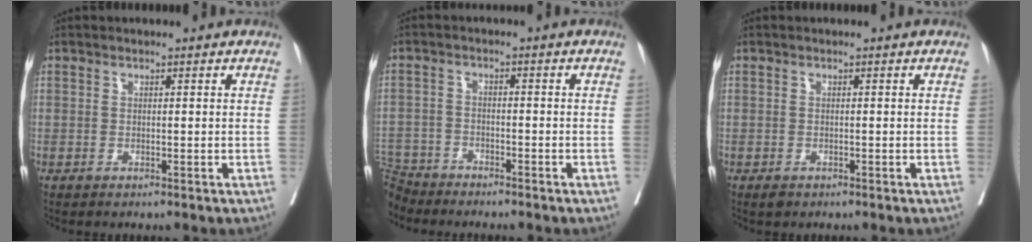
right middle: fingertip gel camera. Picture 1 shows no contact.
{"total": 6.8, "force": [-6.5, 2.0, -0.2], "torque": [0.000, 0.000, -0.124]}
{"total": 1.0, "force": [-0.6, 0.6, 0.4], "torque": [-0.008, 0.000, -0.006]}